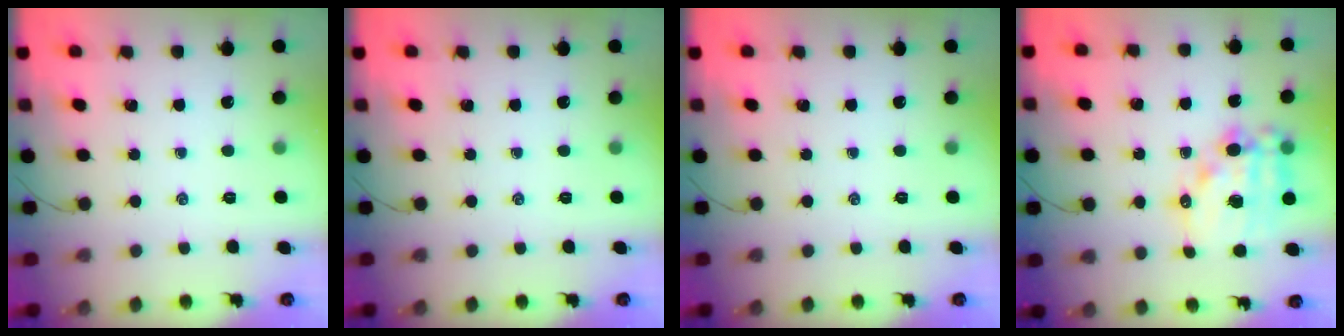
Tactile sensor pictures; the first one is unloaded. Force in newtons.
{"total": 0.0}
{"total": 0.0}
{"total": 16.0, "press": 15.6, "slide": 3.5}